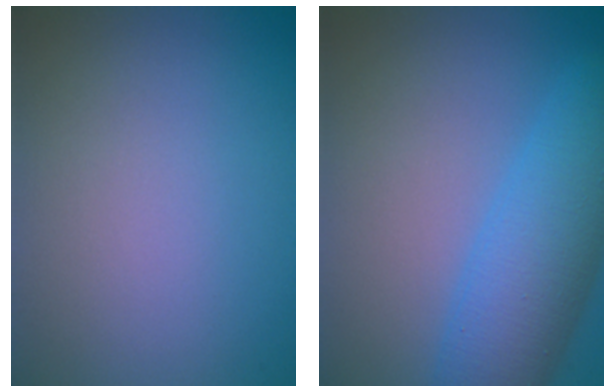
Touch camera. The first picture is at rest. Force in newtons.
{"total": 7.5, "press": 7.5, "slide": 0.4}